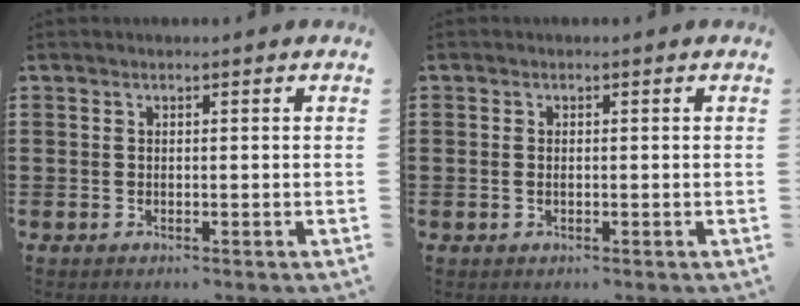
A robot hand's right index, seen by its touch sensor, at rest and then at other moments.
{"total": 0.8, "force": [0.0, 0.3, 0.8], "torque": [-0.018, -0.001, 0.001]}